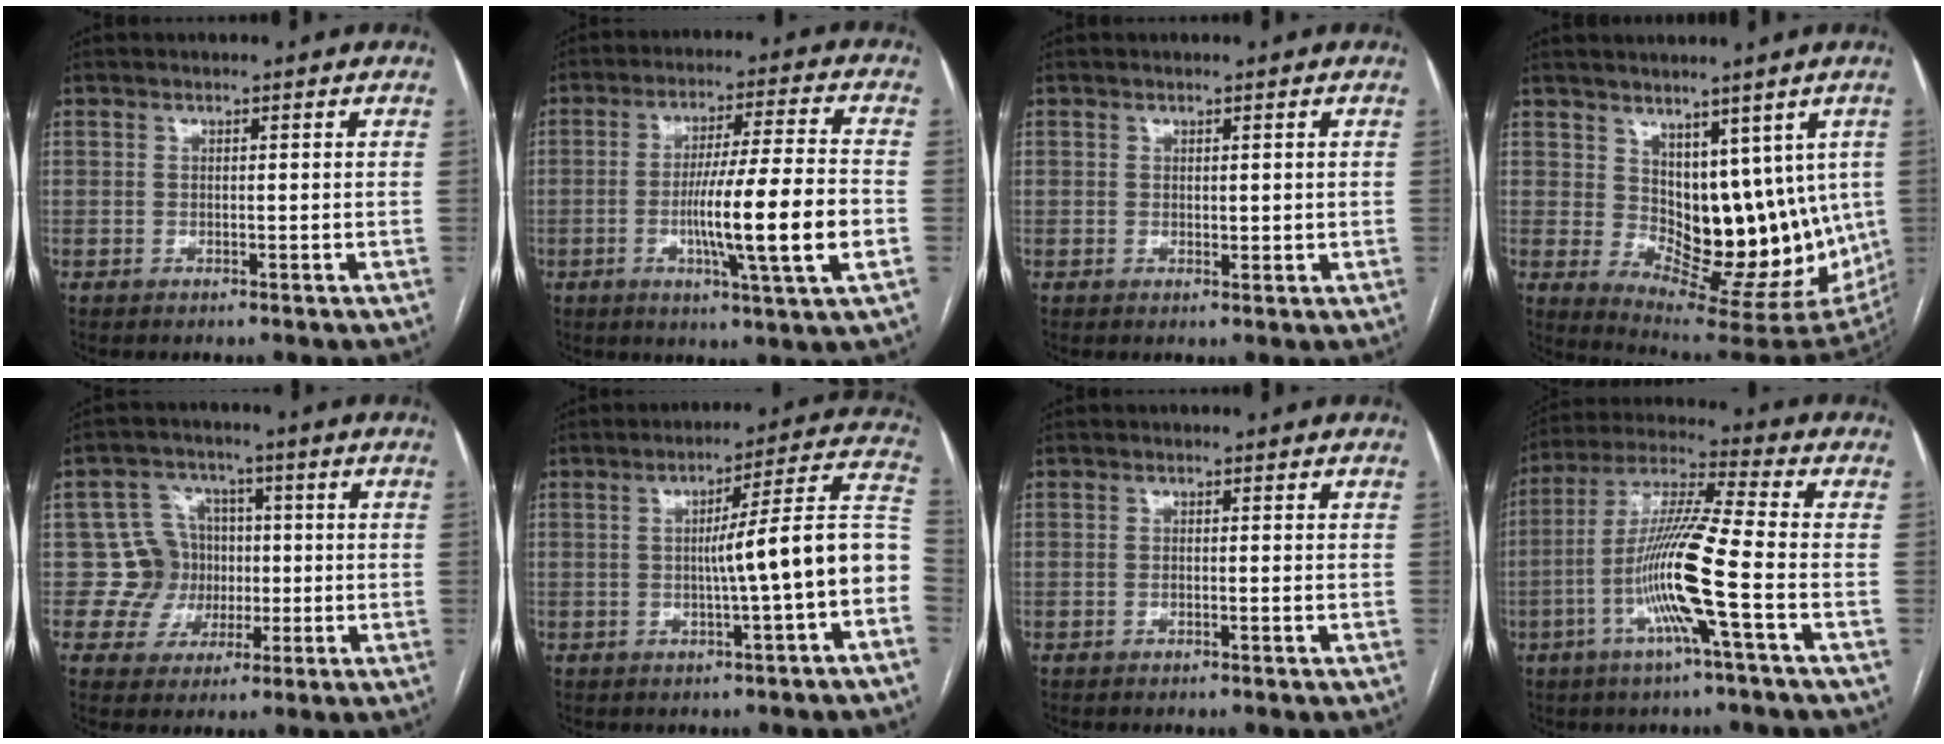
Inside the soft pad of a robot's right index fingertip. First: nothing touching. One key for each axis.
{"total": 14.0, "fx": -3.1, "fy": -0.5, "fz": 13.7, "tx": -0.230, "ty": -0.008, "tz": -0.055}
{"total": 1.1, "fx": 0.4, "fy": 0.7, "fz": 0.7, "tx": -0.008, "ty": -0.005, "tz": 0.009}
{"total": 13.5, "fx": 3.1, "fy": 7.5, "fz": 10.8, "tx": -0.138, "ty": -0.008, "tz": 0.071}
{"total": 7.5, "fx": -0.3, "fy": 7.5, "fz": 0.3, "tx": 0.008, "ty": 0.029, "tz": 0.000}
{"total": 12.7, "fx": -2.3, "fy": -0.5, "fz": 12.5, "tx": -0.160, "ty": 0.031, "tz": -0.034}
{"total": 0.6, "fx": -0.2, "fy": 0.1, "fz": 0.6, "tx": -0.012, "ty": -0.002, "tz": -0.002}
{"total": 13.6, "fx": -3.9, "fy": -0.1, "fz": 13.0, "tx": -0.260, "ty": -0.002, "tz": -0.083}